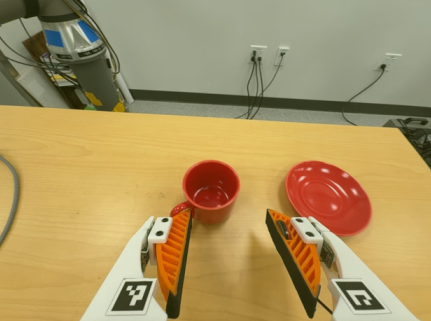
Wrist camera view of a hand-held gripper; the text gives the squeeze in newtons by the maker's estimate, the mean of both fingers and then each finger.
{"total": 0.0}